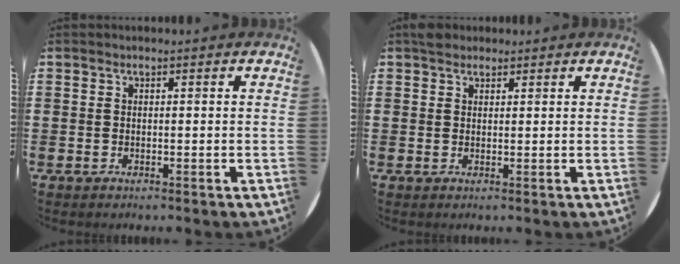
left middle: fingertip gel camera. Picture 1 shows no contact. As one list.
[{"total": 1.6, "force": [1.4, 0.7, 0.2], "torque": [0.000, 0.001, 0.026]}]